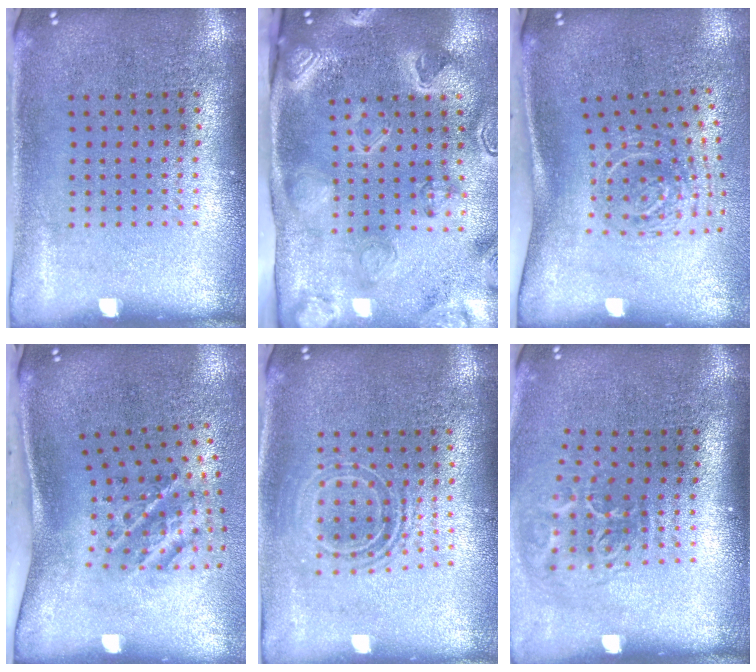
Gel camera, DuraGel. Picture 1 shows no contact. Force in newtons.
{"total": 3.1, "press": 3.1, "slide": 0.5}
{"total": 2.0, "press": 1.2, "slide": 1.6}
{"total": 2.0, "press": 1.3, "slide": 1.6}
{"total": 1.7, "press": 1.3, "slide": 1.1}
{"total": 2.1, "press": 1.3, "slide": 1.6}